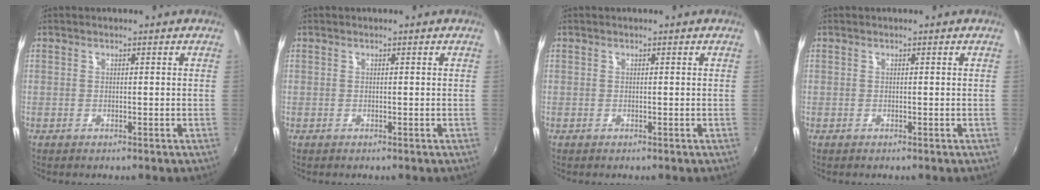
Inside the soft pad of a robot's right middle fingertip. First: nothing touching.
{"total": 0.0}
{"total": 0.0}
{"total": 0.0}